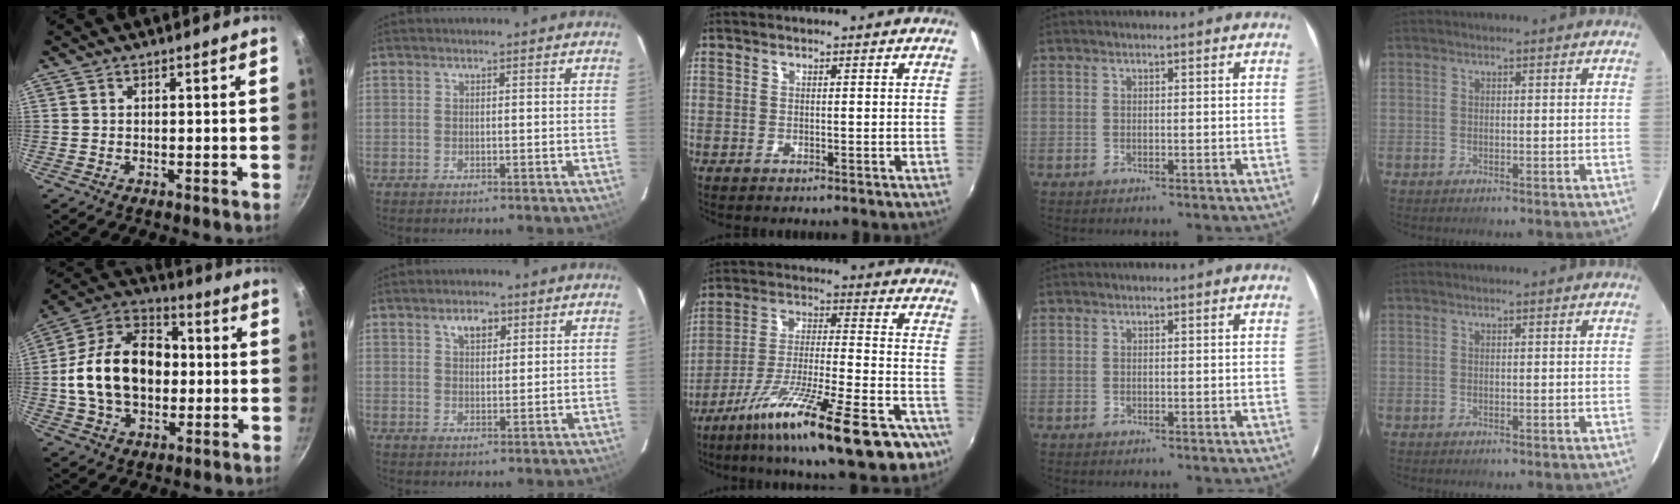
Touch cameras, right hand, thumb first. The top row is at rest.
{"thumb": {"total": 20.3, "force": [-0.1, 14.1, 14.6], "torque": [-0.225, 0.038, -0.013]}, "index": {"total": 3.8, "force": [2.1, 2.2, 2.3], "torque": [-0.036, 0.008, 0.037]}, "middle": {"total": 23.6, "force": [-16.3, 4.6, 16.4], "torque": [-0.278, -0.046, -0.250]}}